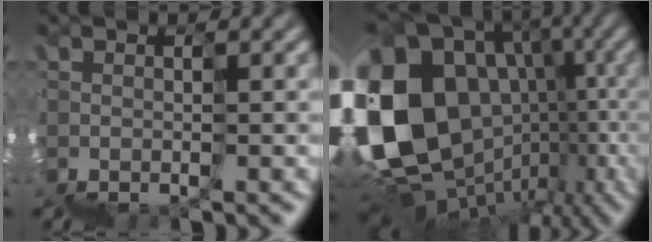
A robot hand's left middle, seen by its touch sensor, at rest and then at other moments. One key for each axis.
{"total": 17.6, "fx": 1.5, "fy": 13.9, "fz": 10.7, "tx": -0.229, "ty": 0.004, "tz": 0.069}